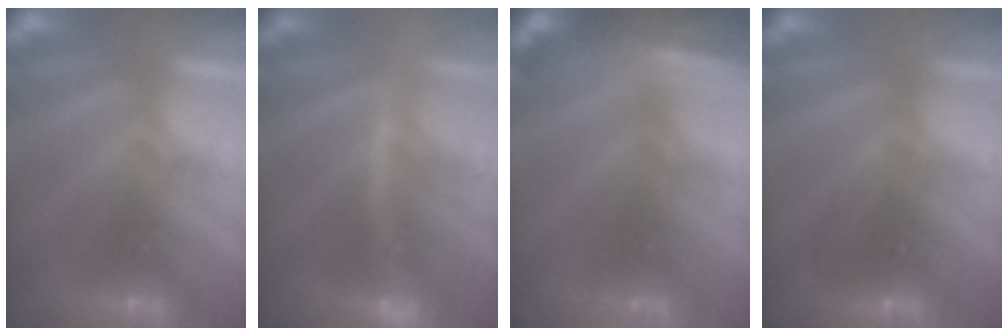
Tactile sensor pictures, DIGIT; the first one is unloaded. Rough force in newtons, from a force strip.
{"total": 2.6}
{"total": 7.7}
{"total": 2.8}